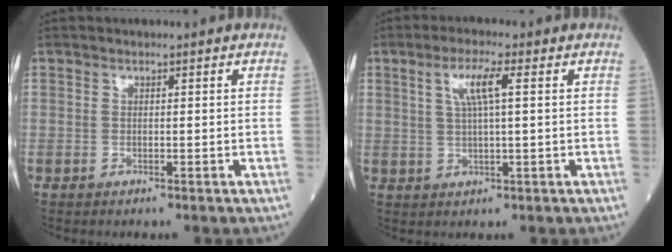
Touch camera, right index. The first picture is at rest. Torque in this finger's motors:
{"motor_torque": [0.28, 0.16, 0.11, 0.05]}